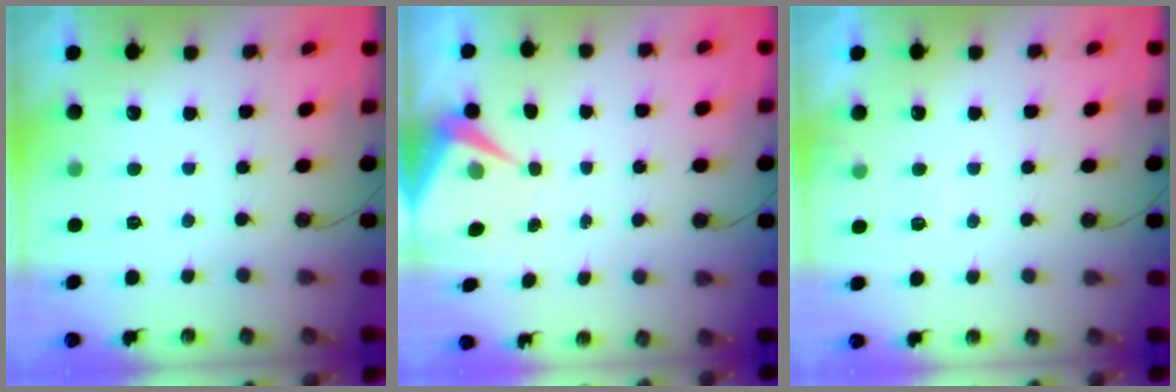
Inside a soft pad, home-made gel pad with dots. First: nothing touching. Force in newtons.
{"total": 6.6, "press": 6.6, "slide": 0.5}
{"total": 4.6, "press": 4.6, "slide": 0.7}